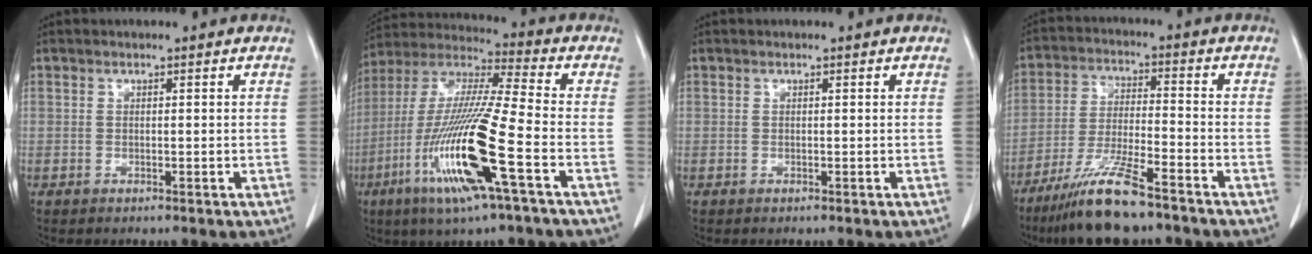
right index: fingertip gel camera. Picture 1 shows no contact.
{"total": 18.9, "force": [-7.0, 0.3, 17.6], "torque": [-0.380, -0.029, -0.140]}
{"total": 0.0}
{"total": 10.9, "force": [-8.3, 0.8, 7.1], "torque": [-0.142, -0.031, -0.153]}